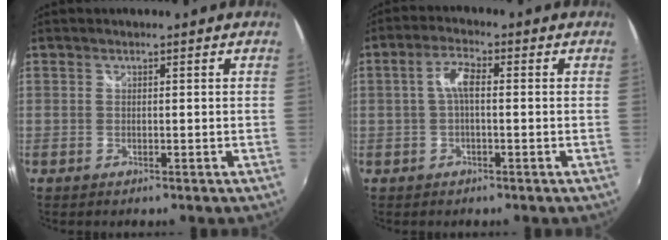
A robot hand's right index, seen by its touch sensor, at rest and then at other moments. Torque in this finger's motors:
{"motor_torque": [0.90, 0.16, 0.40, 0.11]}